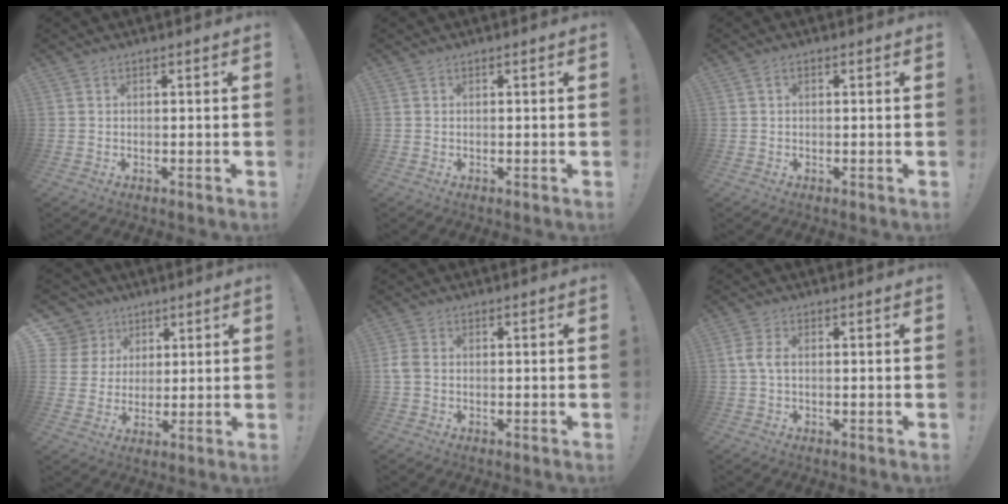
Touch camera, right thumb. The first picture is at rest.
{"total": 0.0}
{"total": 0.9, "force": [-0.1, 0.5, 0.7], "torque": [-0.011, 0.000, -0.002]}
{"total": 8.0, "force": [3.4, 7.1, 1.3], "torque": [-0.023, -0.024, 0.073]}
{"total": 3.0, "force": [-0.3, 2.0, 2.3], "torque": [-0.058, 0.005, -0.006]}
{"total": 3.6, "force": [-0.1, 1.7, 3.2], "torque": [-0.074, 0.005, -0.004]}